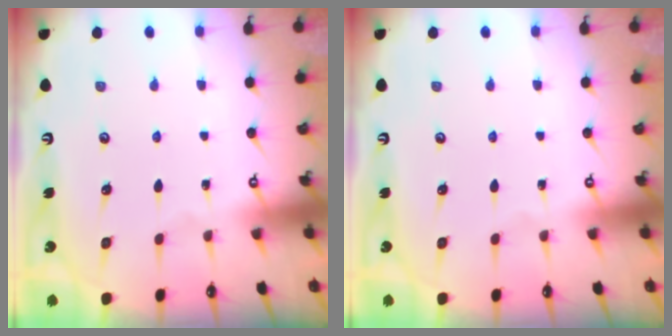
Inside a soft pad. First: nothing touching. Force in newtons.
{"total": 0.0}